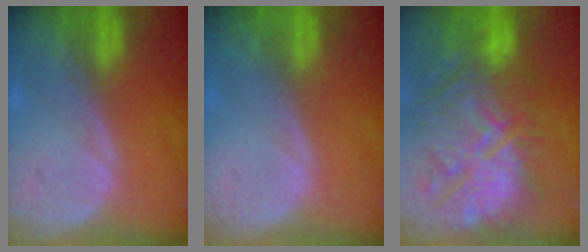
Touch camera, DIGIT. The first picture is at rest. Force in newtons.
{"total": 0.0}
{"total": 13.4, "press": 12.4, "slide": 5.0}